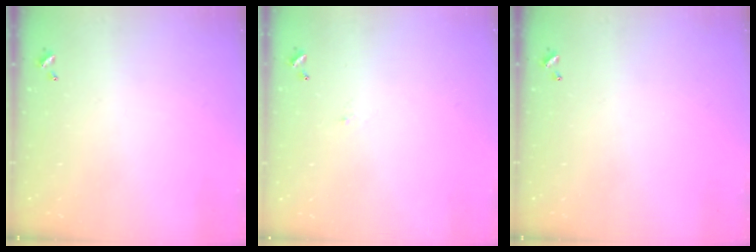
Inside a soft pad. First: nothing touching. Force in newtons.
{"total": 0.8, "press": 0.7, "slide": 0.5}
{"total": 0.0}